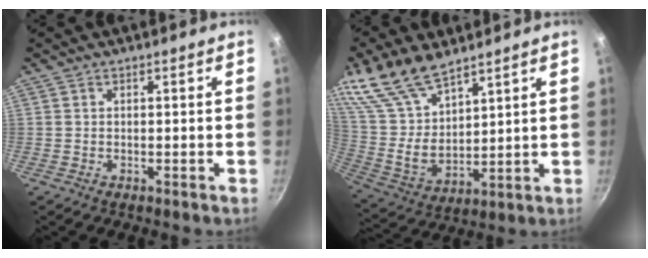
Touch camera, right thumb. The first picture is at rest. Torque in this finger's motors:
{"motor_torque": [-0.80, 2.38, 0.49, 0.04, 0.44]}